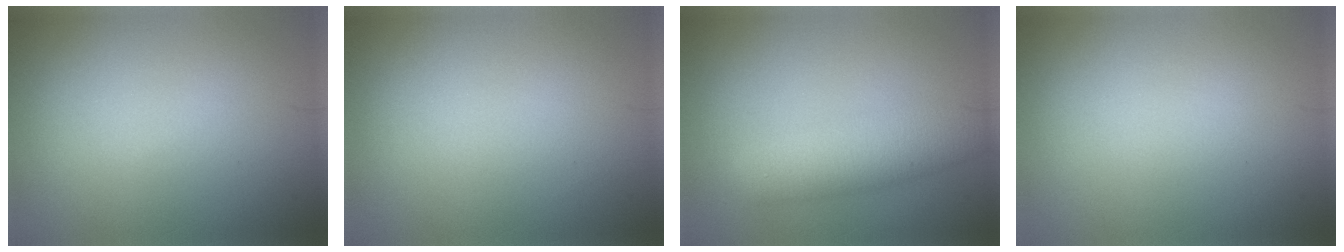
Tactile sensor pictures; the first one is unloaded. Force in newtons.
{"total": 0.0}
{"total": 6.0, "press": 6.0, "slide": 0.1}
{"total": 0.0}